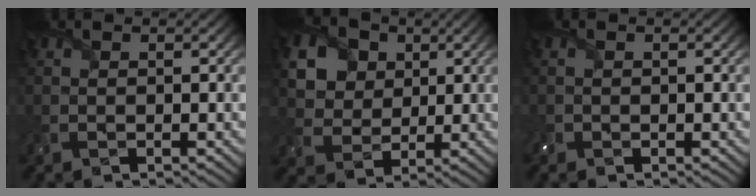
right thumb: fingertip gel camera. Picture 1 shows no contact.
{"total": 12.4, "force": [5.5, 9.6, 5.6], "torque": [-0.165, 0.019, 0.109]}
{"total": 0.8, "force": [-0.5, 0.7, 0.1], "torque": [-0.004, -0.005, -0.012]}